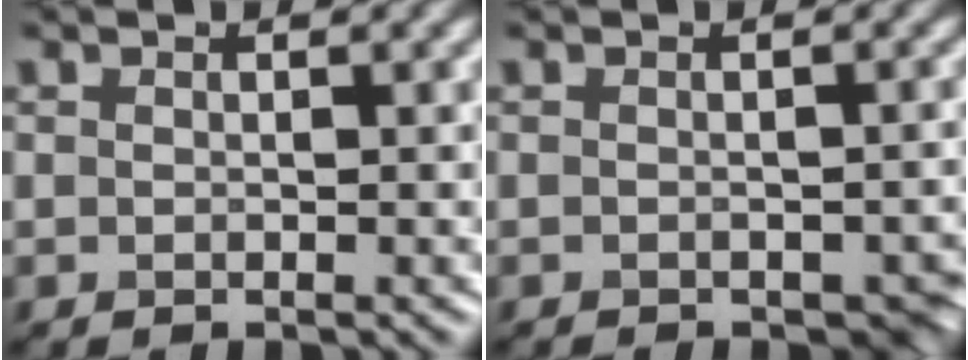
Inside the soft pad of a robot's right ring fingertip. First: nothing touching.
{"total": 3.0, "force": [-2.0, 1.3, 1.7], "torque": [-0.016, -0.011, -0.016]}